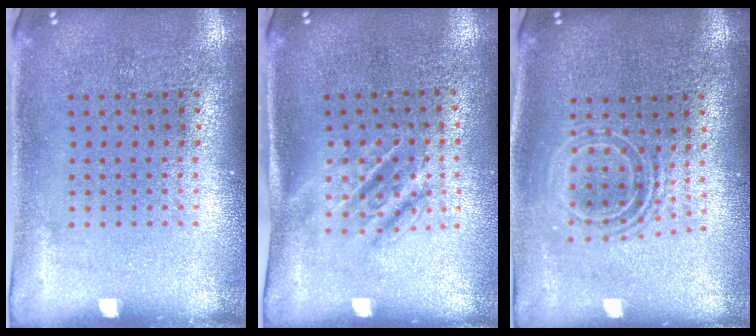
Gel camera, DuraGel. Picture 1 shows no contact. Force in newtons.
{"total": 1.6, "press": 1.3, "slide": 1.0}
{"total": 1.7, "press": 1.3, "slide": 1.0}